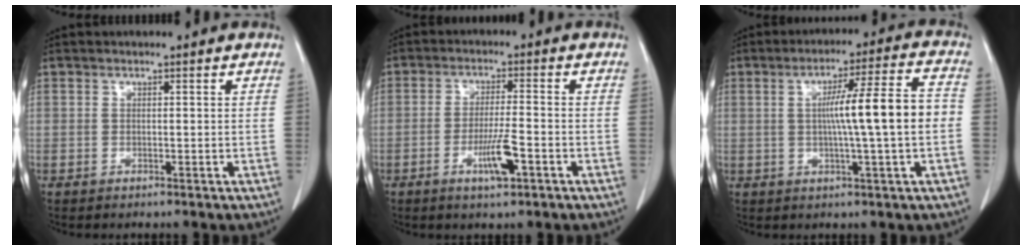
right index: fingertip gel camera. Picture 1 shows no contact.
{"total": 5.6, "force": [-2.6, 0.5, 4.9], "torque": [-0.094, -0.005, -0.047]}
{"total": 10.9, "force": [-0.4, -0.5, 10.8], "torque": [-0.170, 0.013, -0.008]}